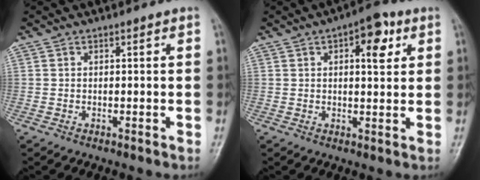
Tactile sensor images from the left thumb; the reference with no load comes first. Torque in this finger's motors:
{"motor_torque": [-0.10, 0.17, 0.32, 0.20, 0.06]}